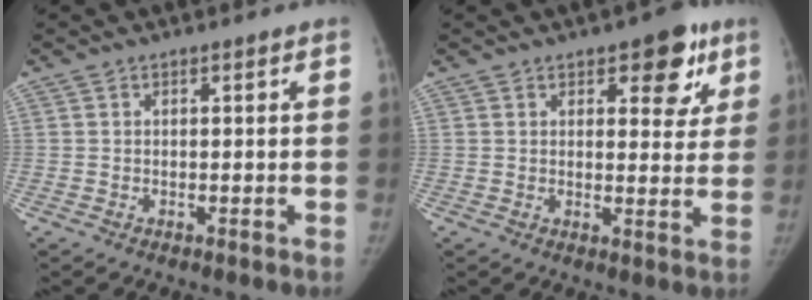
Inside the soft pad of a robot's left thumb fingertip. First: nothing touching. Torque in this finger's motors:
{"motor_torque": [-0.15, 0.17, 0.57, -0.34, 0.10]}